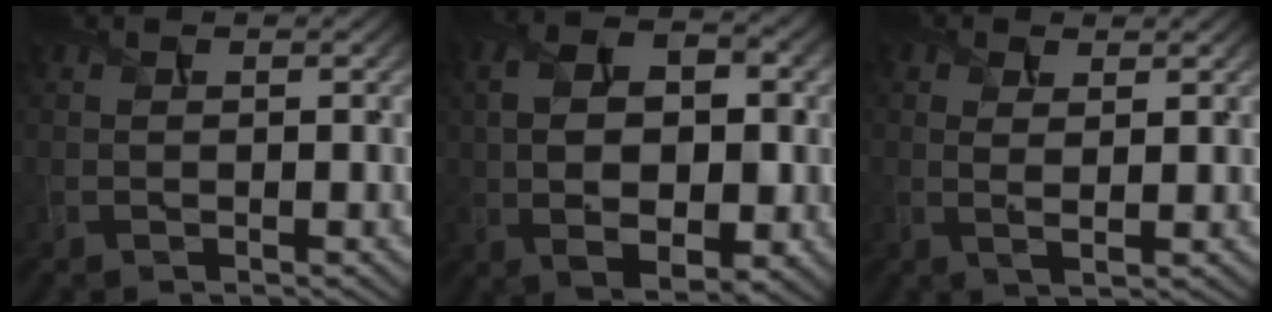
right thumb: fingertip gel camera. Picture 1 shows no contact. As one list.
[{"total": 11.4, "force": [0.5, 7.3, 8.7], "torque": [-0.174, -0.006, 0.018]}, {"total": 2.6, "force": [1.2, 1.1, 2.0], "torque": [-0.040, -0.006, 0.016]}]